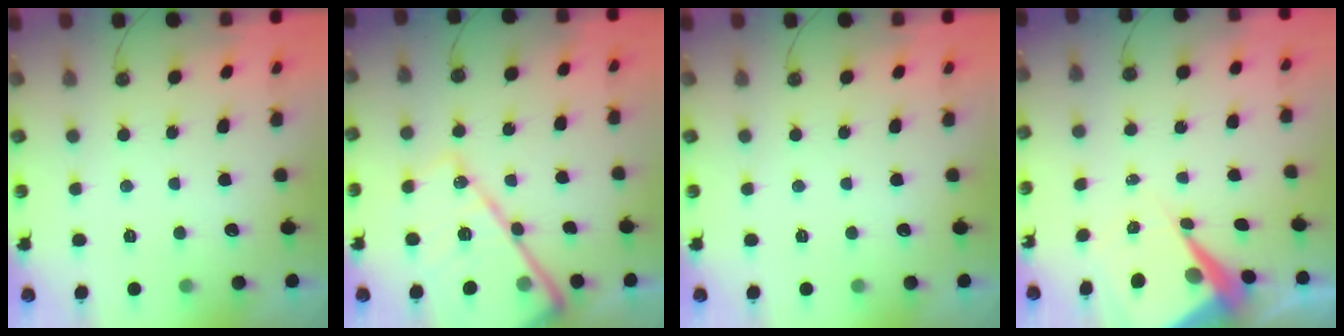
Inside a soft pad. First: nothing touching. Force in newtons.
{"total": 19.7, "press": 19.5, "slide": 2.1}
{"total": 0.0}
{"total": 9.6, "press": 9.5, "slide": 0.9}